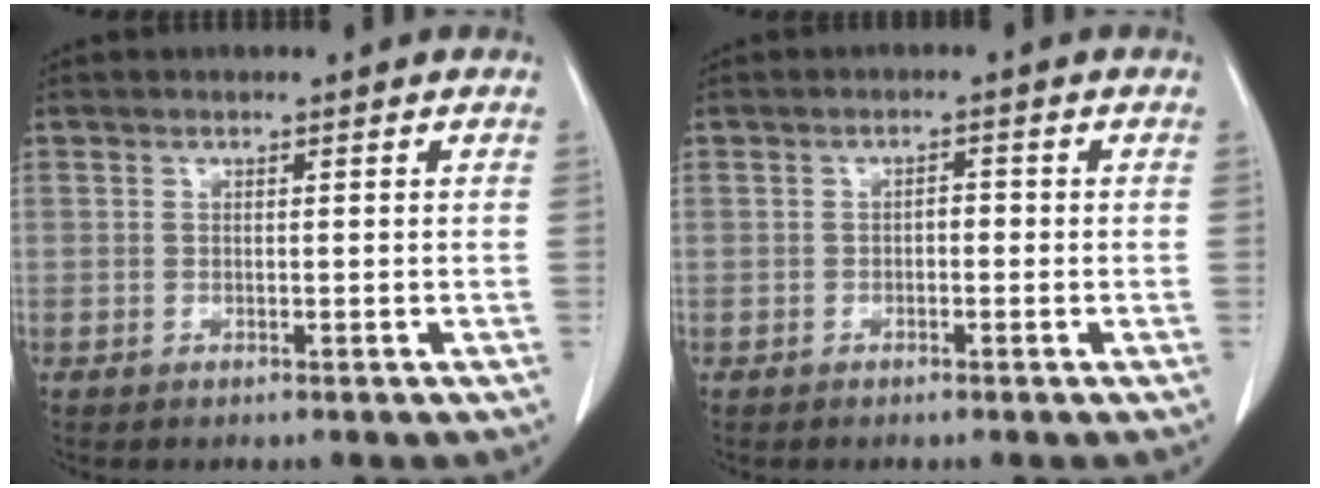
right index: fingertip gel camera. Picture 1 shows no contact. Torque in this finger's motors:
{"motor_torque": [0.11, -0.03, 0.06, 0.01]}